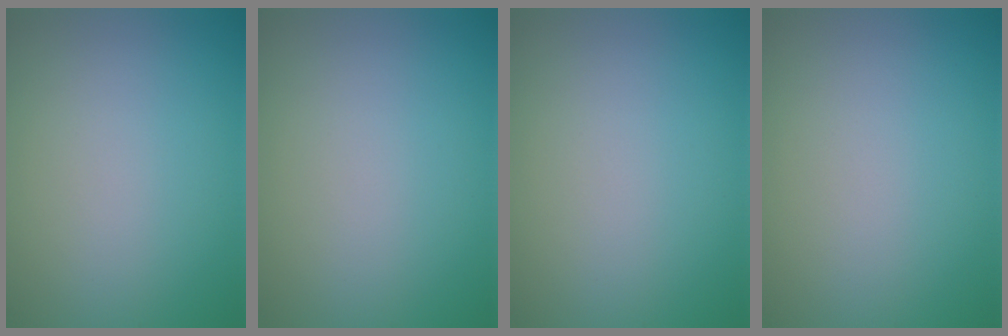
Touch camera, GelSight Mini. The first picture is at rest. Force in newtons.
{"total": 0.0}
{"total": 0.0}
{"total": 0.0}